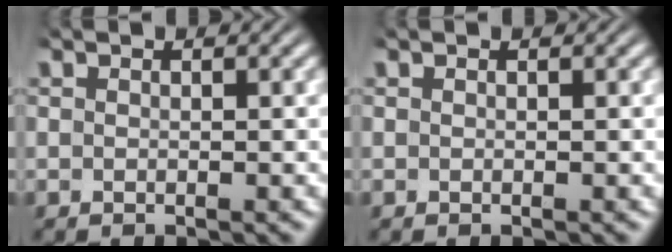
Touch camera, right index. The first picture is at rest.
{"total": 0.0}